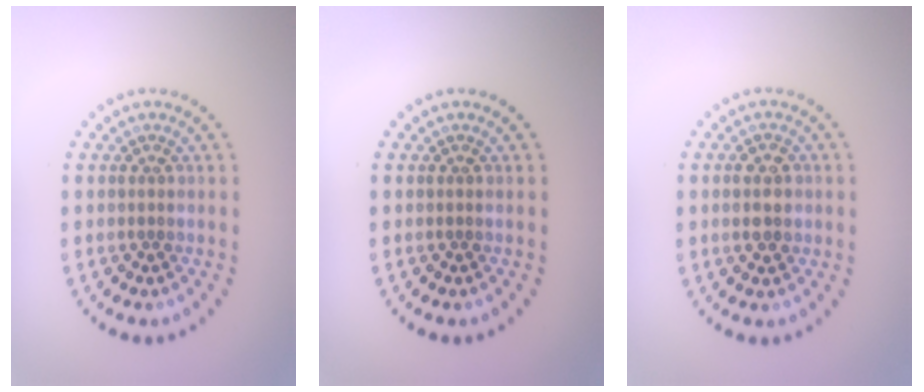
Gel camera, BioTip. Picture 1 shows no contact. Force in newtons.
{"total": 0.0}
{"total": 2.9, "press": 2.9, "slide": 0.2}